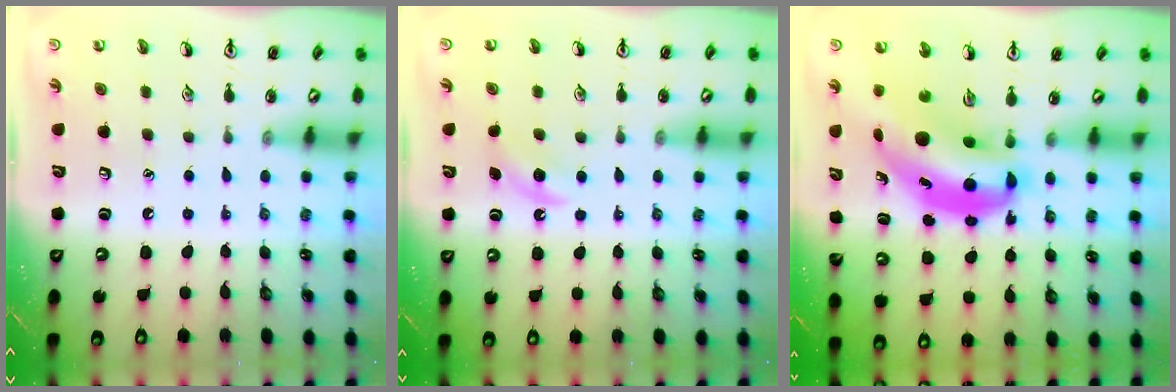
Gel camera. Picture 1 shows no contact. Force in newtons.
{"total": 5.6, "press": 5.3, "slide": 1.9}
{"total": 10.1, "press": 9.6, "slide": 3.2}